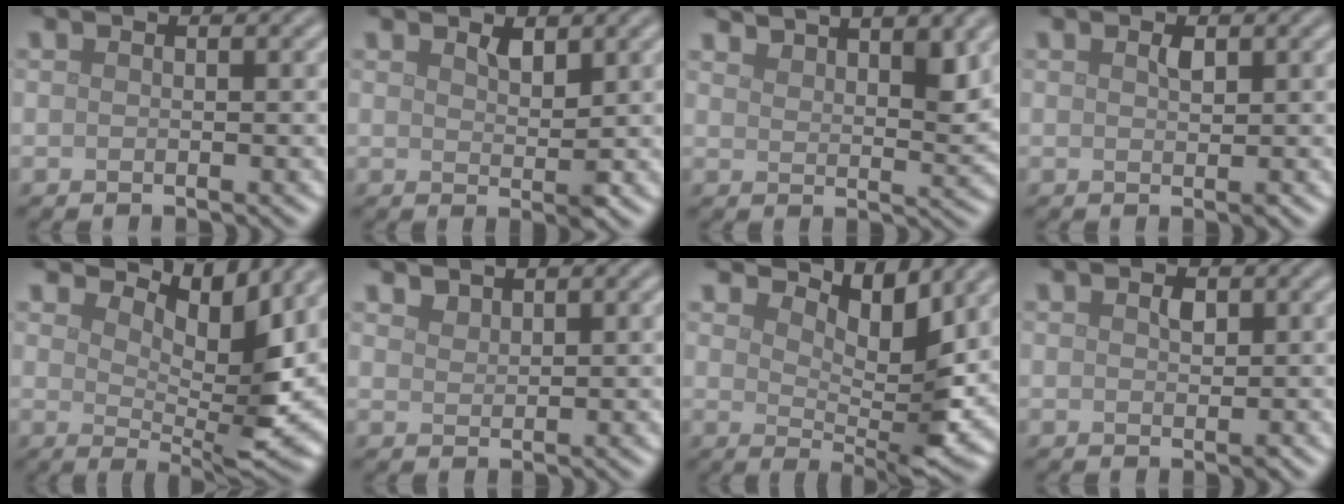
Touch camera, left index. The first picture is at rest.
{"total": 1.7, "force": [1.1, 0.6, 1.2], "torque": [-0.020, -0.004, 0.021]}
{"total": 5.2, "force": [4.1, 1.3, 2.9], "torque": [-0.043, 0.003, 0.073]}
{"total": 1.1, "force": [0.5, 0.4, 0.9], "torque": [-0.018, 0.000, 0.010]}
{"total": 7.4, "force": [4.1, 2.5, 5.6], "torque": [-0.089, -0.009, 0.071]}
{"total": 1.4, "force": [1.3, 0.4, 0.1], "torque": [-0.004, 0.000, 0.032]}
{"total": 5.9, "force": [3.6, 1.9, 4.2], "torque": [-0.069, -0.010, 0.059]}
{"total": 1.1, "force": [0.3, 0.7, 0.8], "torque": [-0.012, -0.001, 0.006]}